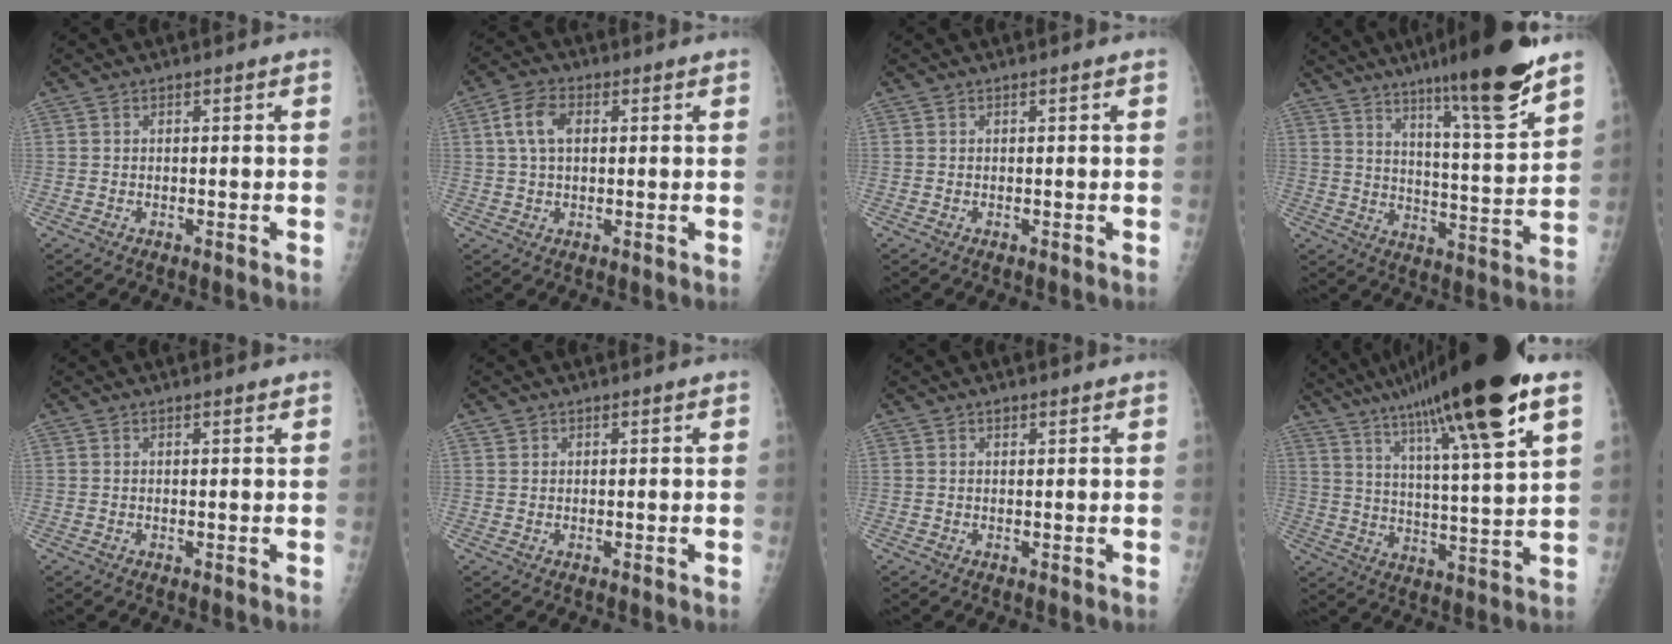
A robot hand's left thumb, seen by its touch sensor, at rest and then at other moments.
{"total": 6.3, "force": [1.4, 3.8, 4.8], "torque": [-0.094, 0.010, 0.023]}
{"total": 0.0}
{"total": 16.6, "force": [11.3, 1.2, 12.2], "torque": [-0.166, -0.071, 0.175]}
{"total": 0.8, "force": [0.6, 0.1, 0.5], "torque": [-0.005, -0.003, 0.009]}
{"total": 0.8, "force": [0.5, 0.6, 0.1], "torque": [0.007, -0.001, 0.005]}
{"total": 0.8, "force": [0.6, 0.4, 0.4], "torque": [-0.001, -0.003, 0.007]}
{"total": 23.5, "force": [14.2, 2.2, 18.6], "torque": [-0.295, -0.027, 0.229]}